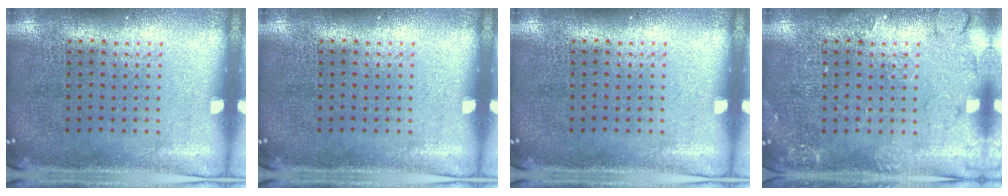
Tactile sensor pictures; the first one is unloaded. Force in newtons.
{"total": 0.0}
{"total": 0.0}
{"total": 2.4, "press": 2.4, "slide": 0.4}